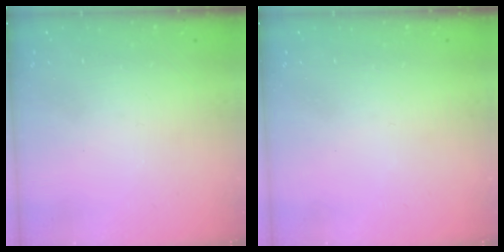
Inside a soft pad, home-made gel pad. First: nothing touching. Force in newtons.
{"total": 0.0}